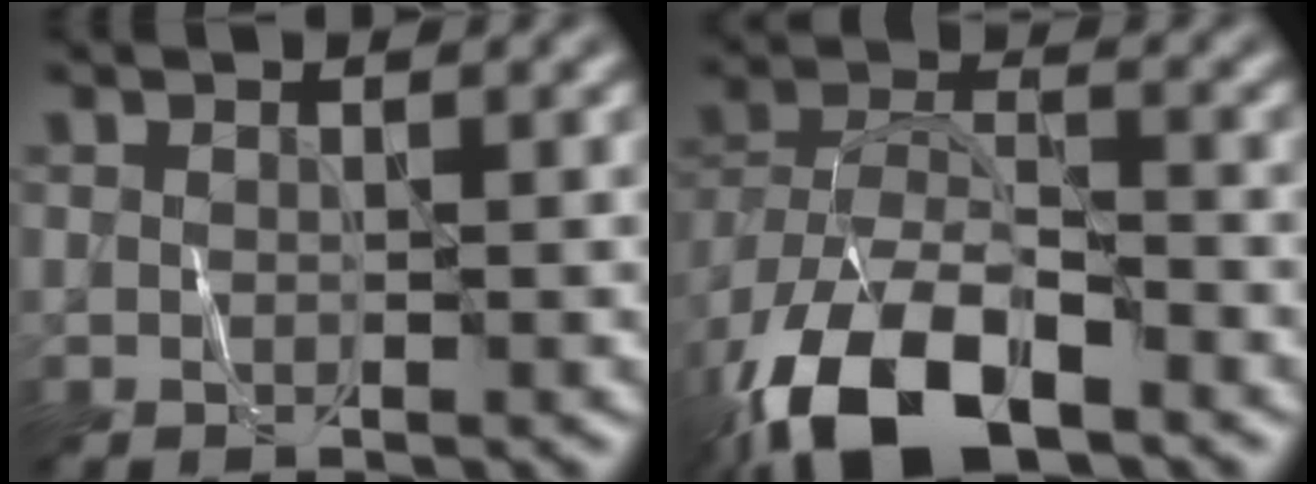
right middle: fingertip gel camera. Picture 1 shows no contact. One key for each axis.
{"total": 12.3, "fx": -7.5, "fy": 5.4, "fz": 8.1, "tx": -0.164, "ty": -0.011, "tz": -0.144}